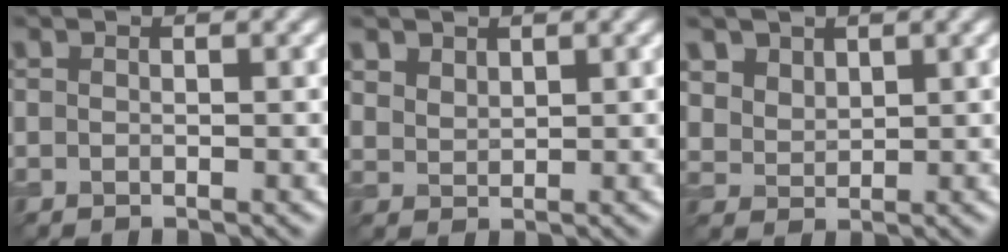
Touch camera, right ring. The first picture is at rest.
{"total": 1.9, "force": [1.5, 1.1, 0.6], "torque": [-0.020, -0.003, 0.036]}
{"total": 2.9, "force": [2.1, 1.8, 0.9], "torque": [-0.034, -0.011, 0.057]}